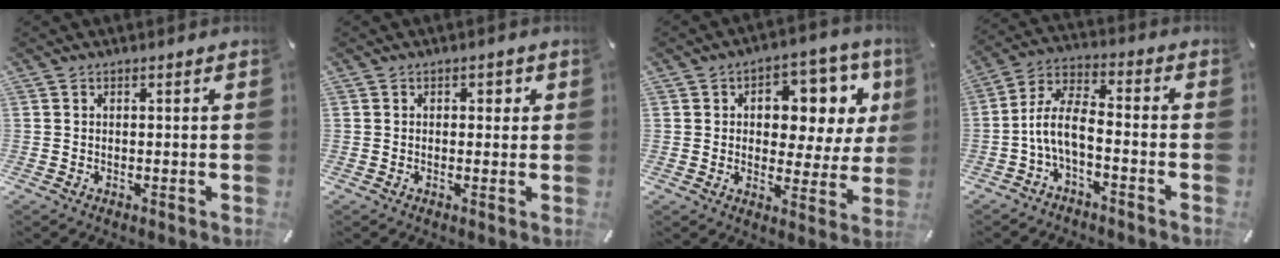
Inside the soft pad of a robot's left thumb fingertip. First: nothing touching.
{"total": 1.4, "force": [0.2, 1.1, 0.9], "torque": [-0.002, 0.002, -0.002]}
{"total": 11.5, "force": [4.4, 7.4, 7.6], "torque": [-0.092, -0.036, 0.072]}
{"total": 9.1, "force": [-3.9, 3.9, 7.2], "torque": [-0.160, -0.005, -0.077]}